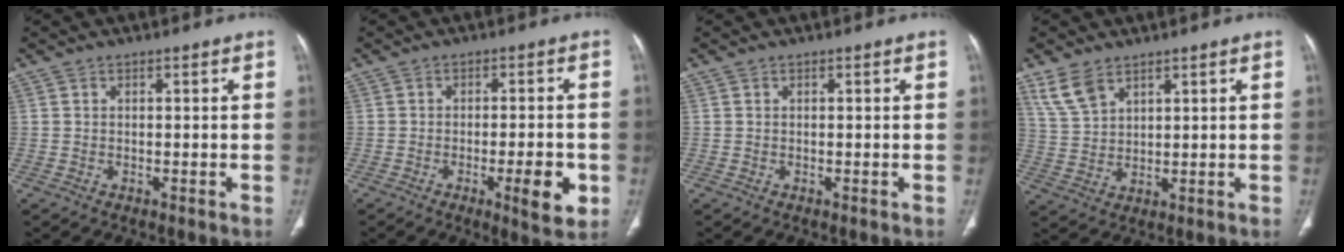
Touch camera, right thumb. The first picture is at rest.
{"total": 7.9, "force": [-2.7, 1.9, 7.2], "torque": [-0.095, -0.001, -0.033]}
{"total": 0.0}
{"total": 6.2, "force": [4.3, 3.2, 3.1], "torque": [-0.052, -0.013, 0.099]}